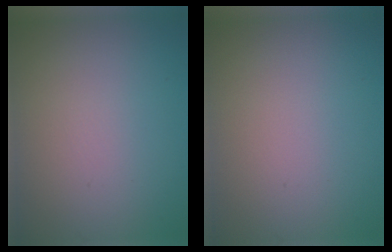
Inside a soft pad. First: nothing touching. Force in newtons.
{"total": 0.0}